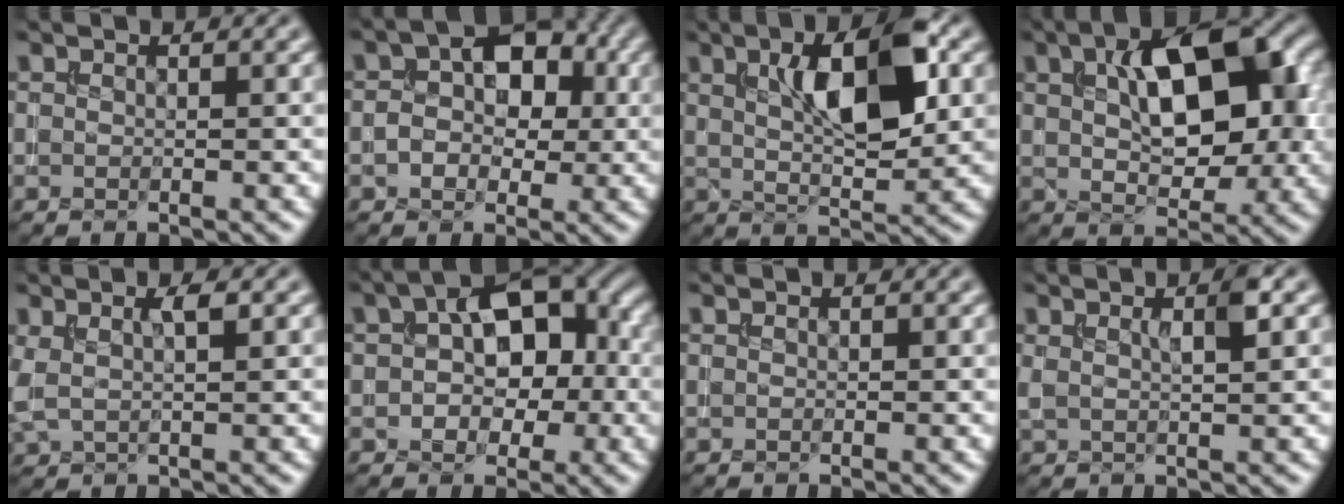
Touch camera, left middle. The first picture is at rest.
{"total": 5.9, "force": [0.2, 4.1, 4.3], "torque": [-0.052, 0.013, -0.002]}
{"total": 7.9, "force": [2.2, 2.9, 7.1], "torque": [-0.113, 0.006, 0.038]}
{"total": 10.2, "force": [2.3, 5.1, 8.5], "torque": [-0.126, 0.012, 0.037]}
{"total": 2.6, "force": [0.7, 1.0, 2.3], "torque": [-0.050, 0.000, 0.016]}
{"total": 9.2, "force": [1.2, 5.7, 7.1], "torque": [-0.084, 0.020, 0.010]}
{"total": 0.0}
{"total": 2.5, "force": [0.9, 0.6, 2.3], "torque": [-0.034, 0.001, 0.018]}